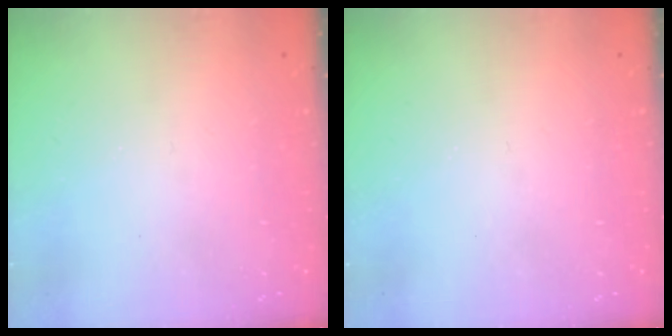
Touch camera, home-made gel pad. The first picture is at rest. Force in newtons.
{"total": 0.0}